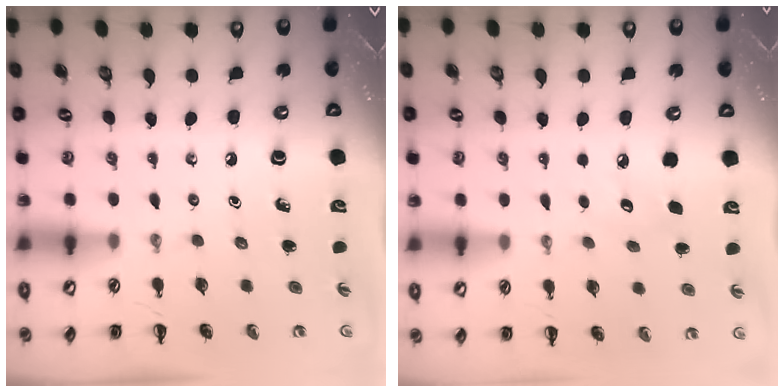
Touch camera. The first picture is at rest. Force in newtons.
{"total": 3.9, "press": 3.8, "slide": 0.9}